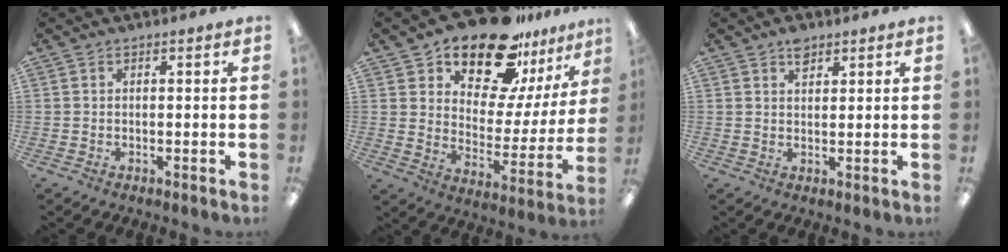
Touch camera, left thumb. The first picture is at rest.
{"total": 19.4, "force": [16.0, 8.1, 7.2], "torque": [-0.122, -0.125, 0.282]}
{"total": 3.4, "force": [2.3, 1.8, 1.7], "torque": [-0.022, -0.005, 0.040]}